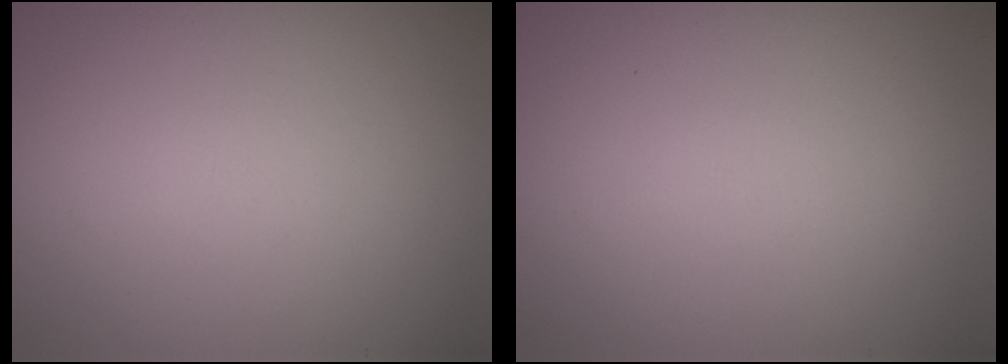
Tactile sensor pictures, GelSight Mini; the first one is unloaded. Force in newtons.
{"total": 0.0}